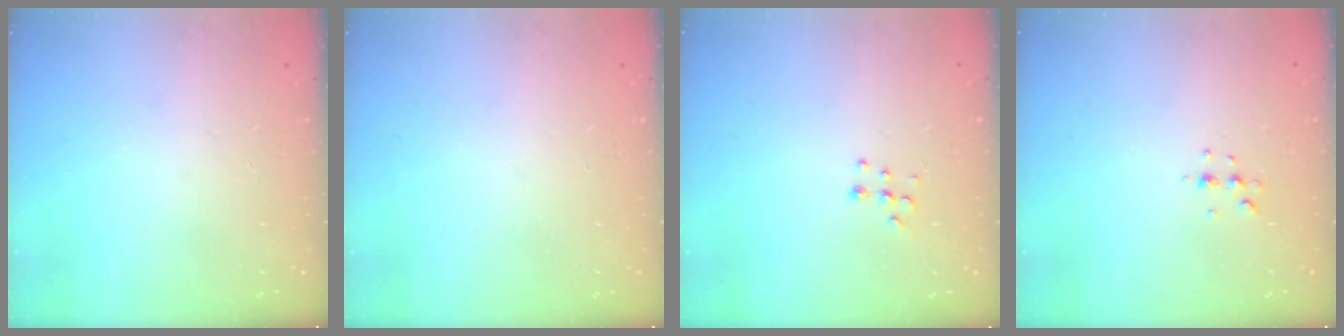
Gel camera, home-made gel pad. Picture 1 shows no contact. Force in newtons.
{"total": 0.0}
{"total": 6.2, "press": 6.1, "slide": 0.7}
{"total": 4.4, "press": 4.0, "slide": 1.8}